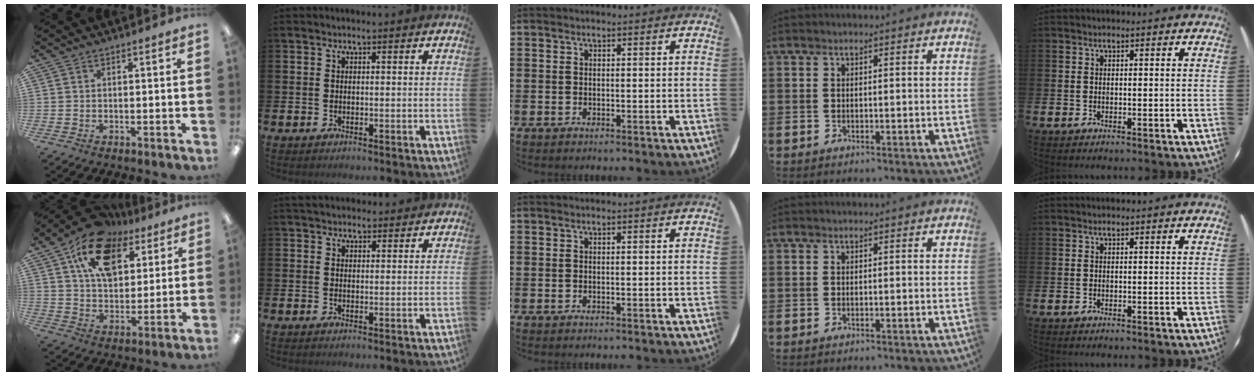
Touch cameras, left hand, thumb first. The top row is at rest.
{"thumb": {"total": 16.5, "force": [9.2, 10.0, 9.2], "torque": [-0.157, -0.031, 0.168]}, "index": {"total": 2.8, "force": [2.6, 1.0, 0.4], "torque": [-0.002, -0.008, 0.046]}}